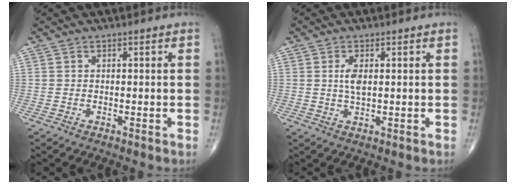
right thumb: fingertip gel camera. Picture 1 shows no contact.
{"total": 3.1, "force": [0.6, 1.3, 2.8], "torque": [-0.056, -0.003, 0.012]}